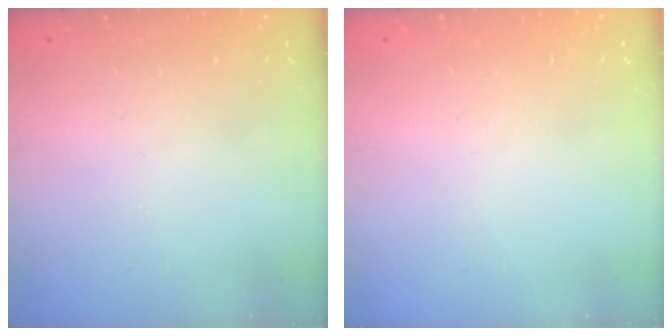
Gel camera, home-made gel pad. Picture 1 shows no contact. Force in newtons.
{"total": 0.0}